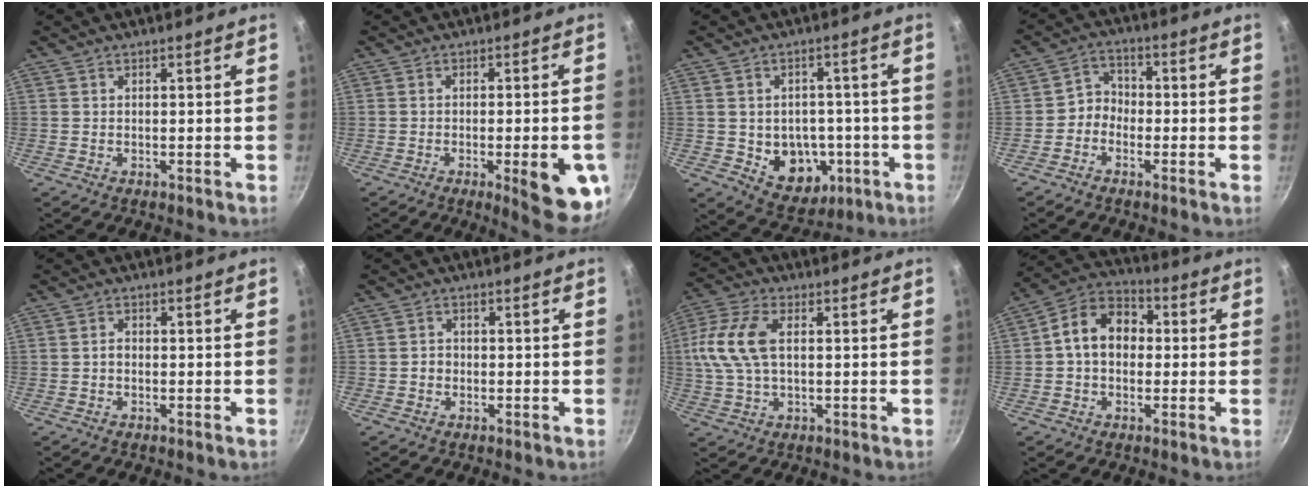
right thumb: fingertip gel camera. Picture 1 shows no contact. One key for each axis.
{"total": 12.5, "fx": -4.0, "fy": 3.2, "fz": 11.4, "tx": -0.119, "ty": 0.009, "tz": -0.046}
{"total": 11.0, "fx": -2.2, "fy": 8.9, "fz": 6.2, "tx": -0.047, "ty": 0.008, "tz": -0.011}
{"total": 4.0, "fx": -1.7, "fy": 3.3, "fz": 1.4, "tx": -0.002, "ty": 0.027, "tz": -0.043}
{"total": 1.3, "fx": -0.3, "fy": 1.0, "fz": 0.9, "tx": -0.013, "ty": 0.009, "tz": -0.007}
{"total": 1.7, "fx": -0.6, "fy": 1.5, "fz": 0.5, "tx": 0.000, "ty": 0.006, "tz": -0.011}
{"total": 11.7, "fx": 1.6, "fy": 6.5, "fz": 9.6, "tx": -0.200, "ty": 0.019, "tz": 0.020}
{"total": 11.0, "fx": 0.5, "fy": 8.4, "fz": 7.1, "tx": -0.081, "ty": 0.032, "tz": -0.013}